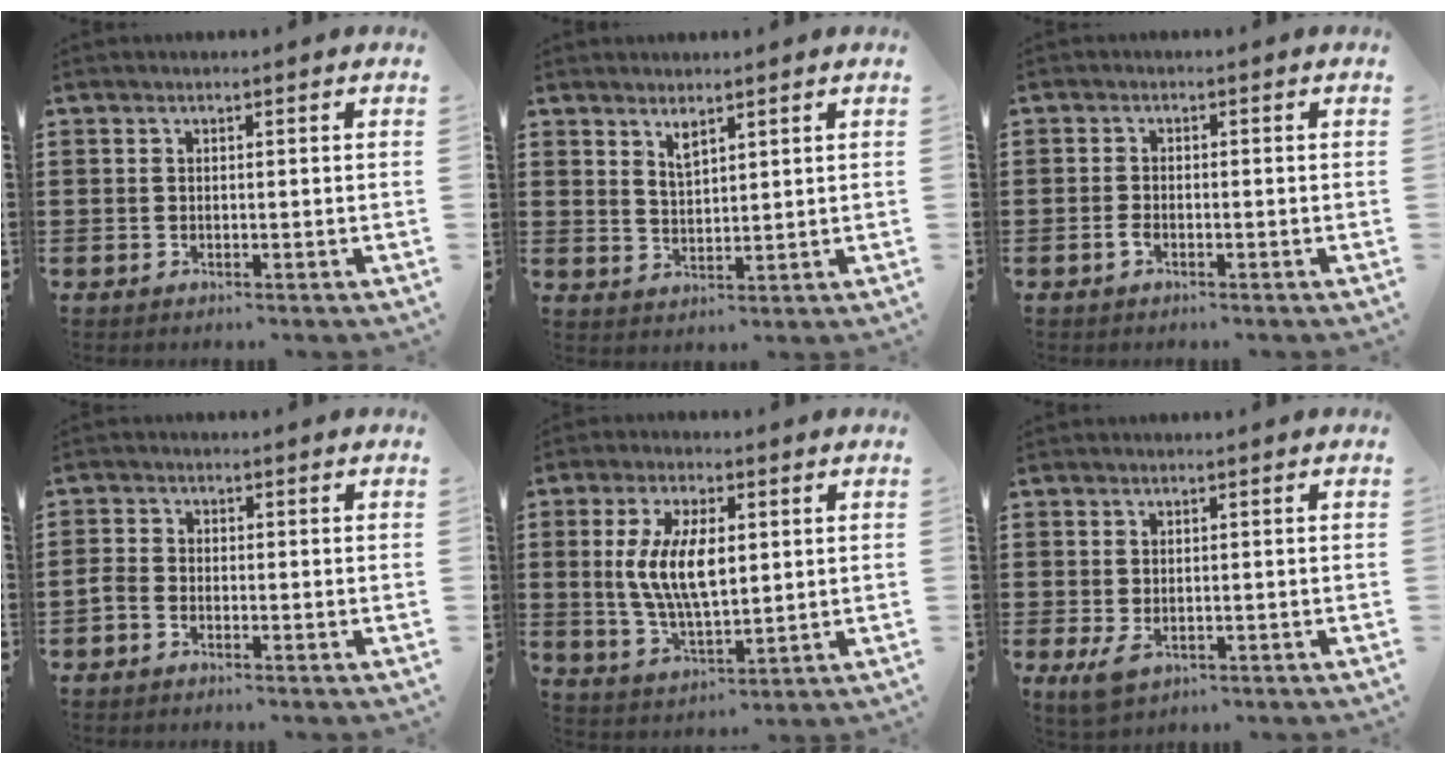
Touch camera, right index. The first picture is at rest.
{"total": 2.7, "force": [2.0, 1.0, 1.4], "torque": [-0.031, 0.003, 0.037]}
{"total": 1.3, "force": [-0.8, 0.6, 0.8], "torque": [-0.025, -0.005, -0.017]}
{"total": 1.7, "force": [-1.4, 0.7, 0.6], "torque": [-0.022, 0.000, -0.030]}
{"total": 9.5, "force": [1.3, 4.3, 8.4], "torque": [-0.174, 0.009, 0.021]}
{"total": 2.1, "force": [-0.8, 1.0, 1.6], "torque": [-0.044, -0.008, -0.017]}